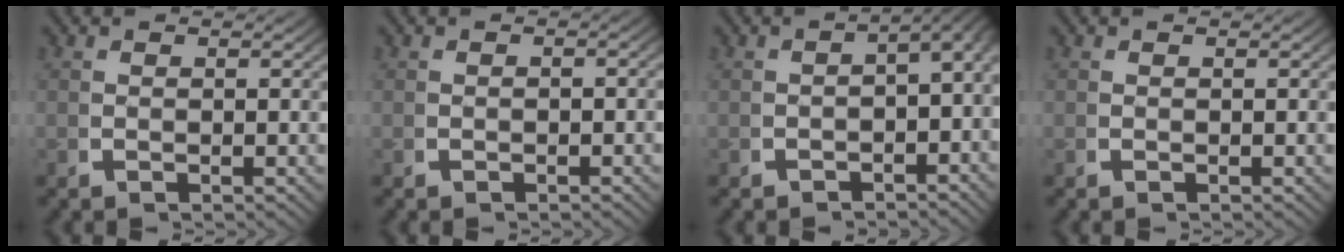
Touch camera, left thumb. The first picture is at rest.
{"total": 0.8, "force": [-0.5, 0.4, 0.5], "torque": [-0.004, 0.001, -0.011]}
{"total": 4.1, "force": [-0.7, 2.5, 3.2], "torque": [-0.035, 0.007, -0.019]}
{"total": 0.0}